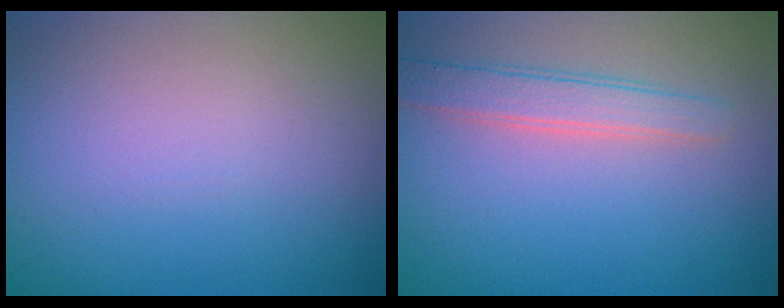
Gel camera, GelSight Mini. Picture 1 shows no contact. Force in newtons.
{"total": 2.6, "press": 2.6, "slide": 0.1}